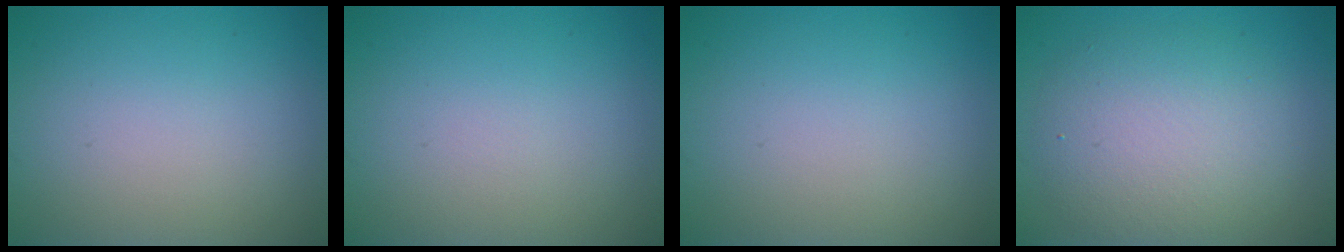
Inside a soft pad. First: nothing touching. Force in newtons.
{"total": 0.0}
{"total": 0.0}
{"total": 6.1, "press": 6.1, "slide": 0.1}